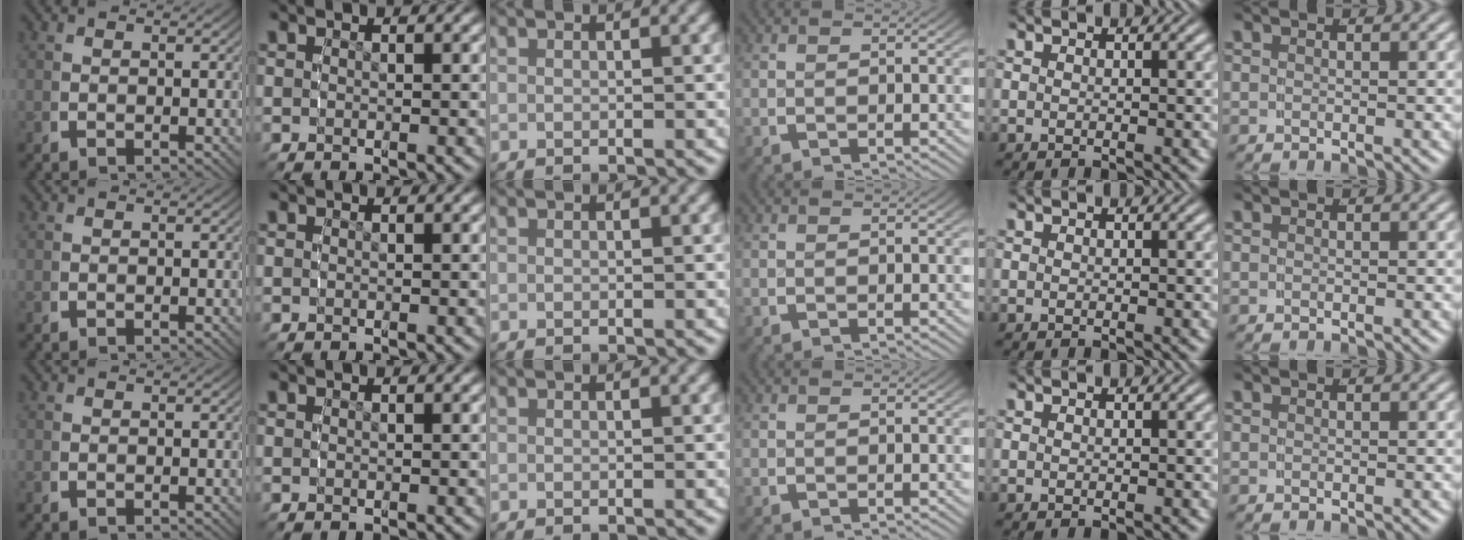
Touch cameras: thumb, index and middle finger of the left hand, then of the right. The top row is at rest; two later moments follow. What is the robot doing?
{"motion": "reach", "object": "shoes"}